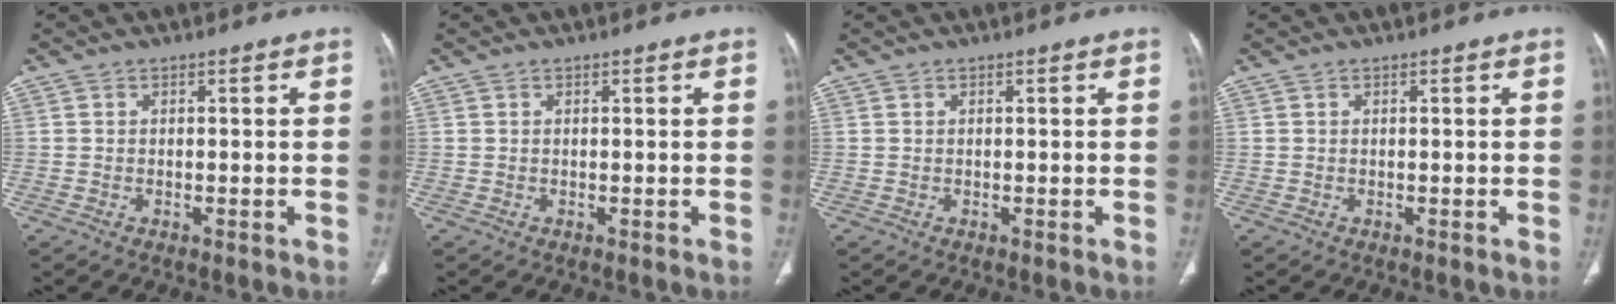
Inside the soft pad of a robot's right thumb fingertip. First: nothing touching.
{"total": 0.0}
{"total": 0.0}
{"total": 0.0}